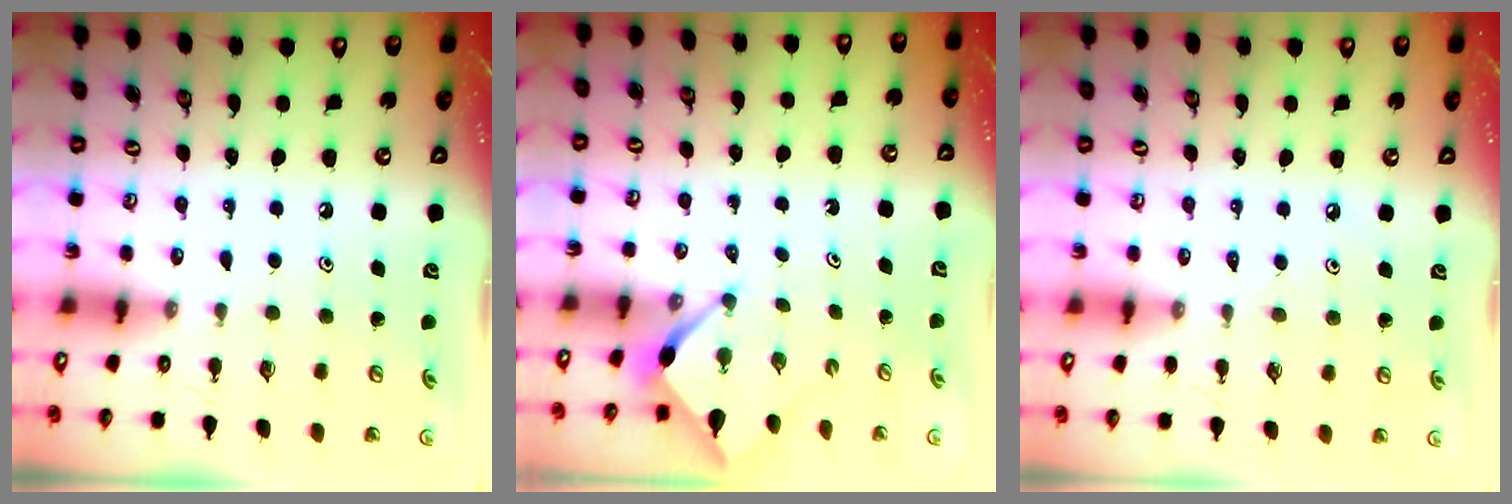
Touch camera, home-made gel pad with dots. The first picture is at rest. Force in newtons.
{"total": 2.6, "press": 2.5, "slide": 0.3}
{"total": 1.7, "press": 1.7, "slide": 0.4}